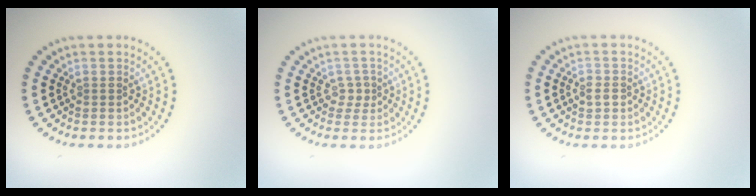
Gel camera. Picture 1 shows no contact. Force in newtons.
{"total": 1.1, "press": 0.7, "slide": 0.7}
{"total": 1.3, "press": 1.2, "slide": 0.3}